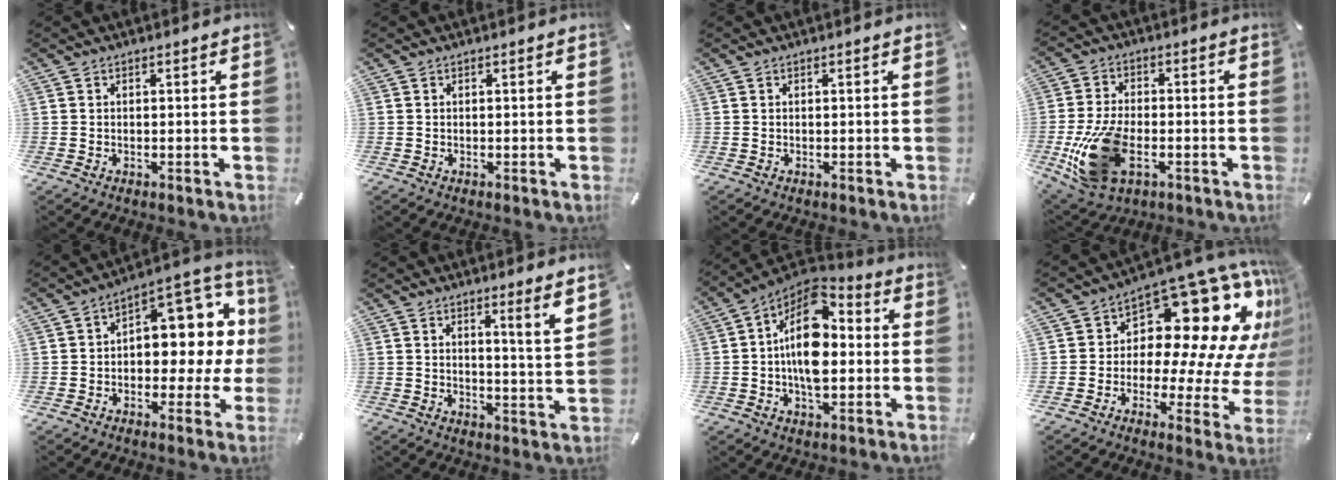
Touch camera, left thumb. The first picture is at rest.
{"total": 0.0}
{"total": 0.0}
{"total": 16.5, "force": [-4.4, 10.0, 12.3], "torque": [-0.256, -0.002, -0.072]}
{"total": 10.9, "force": [2.5, 7.3, 7.7], "torque": [-0.084, -0.036, 0.046]}
{"total": 6.3, "force": [3.9, -0.5, 4.9], "torque": [-0.078, -0.031, 0.059]}
{"total": 15.6, "force": [-0.3, 9.4, 12.5], "torque": [-0.233, -0.009, -0.008]}
{"total": 21.1, "force": [8.6, 11.2, 15.7], "torque": [-0.225, -0.091, 0.143]}